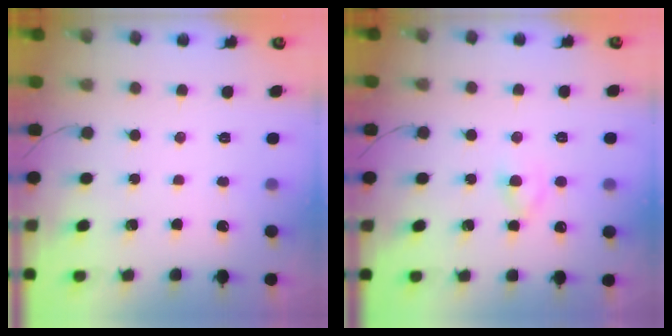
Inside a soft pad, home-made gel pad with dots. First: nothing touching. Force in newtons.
{"total": 3.3, "press": 2.9, "slide": 1.4}